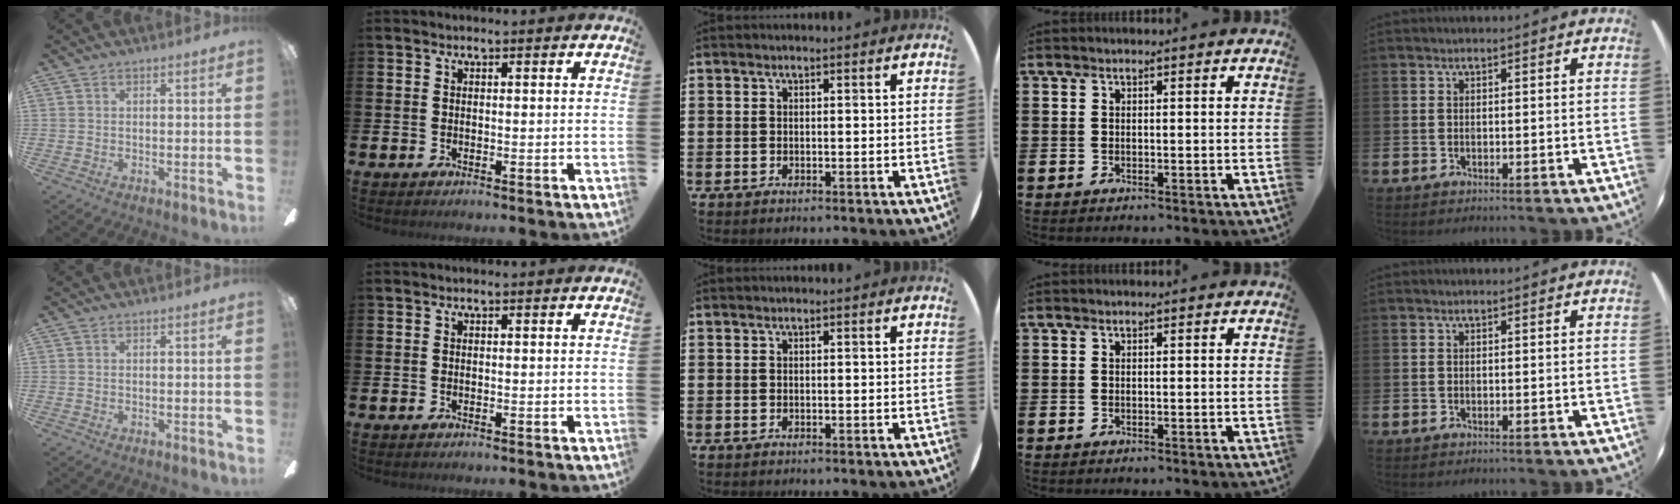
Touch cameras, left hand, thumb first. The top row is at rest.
{}